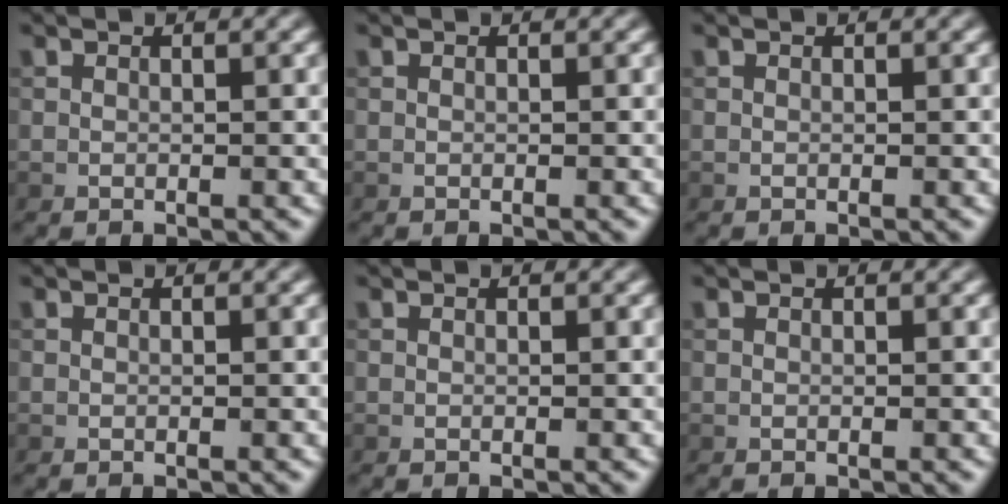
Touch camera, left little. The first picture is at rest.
{"total": 0.0}
{"total": 0.0}
{"total": 0.0}
{"total": 0.0}
{"total": 0.0}